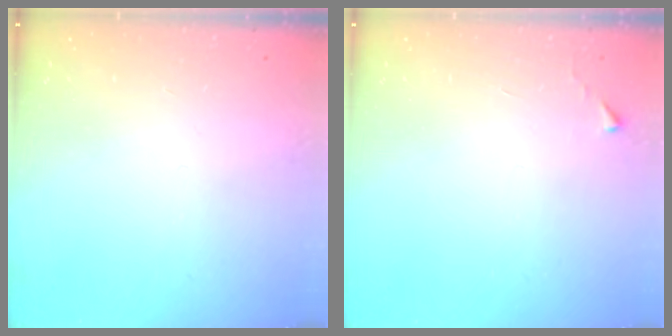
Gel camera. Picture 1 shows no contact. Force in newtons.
{"total": 2.7, "press": 2.6, "slide": 0.4}